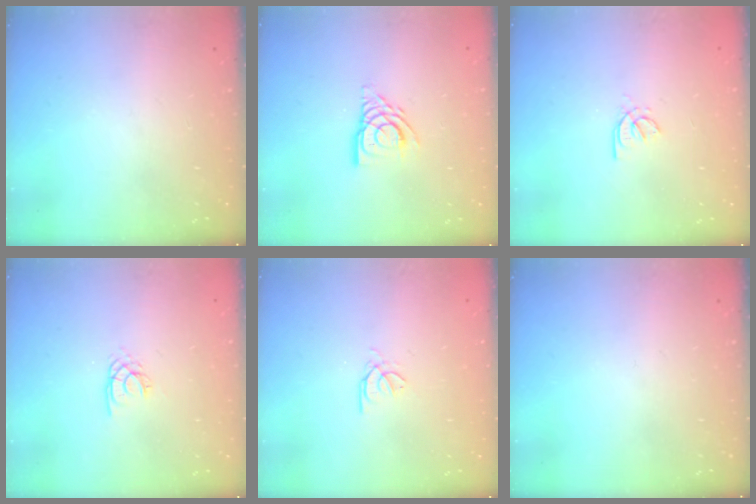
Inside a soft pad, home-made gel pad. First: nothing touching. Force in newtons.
{"total": 9.4, "press": 9.4, "slide": 1.1}
{"total": 2.1, "press": 2.1, "slide": 0.6}
{"total": 2.0, "press": 1.9, "slide": 0.4}
{"total": 0.9, "press": 0.8, "slide": 0.4}
{"total": 0.0}